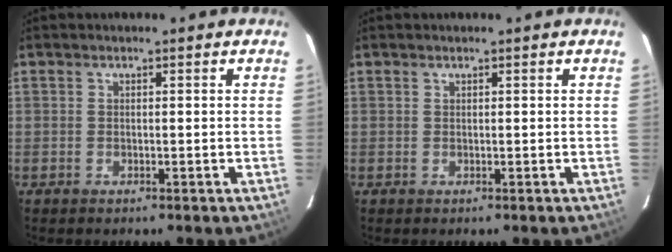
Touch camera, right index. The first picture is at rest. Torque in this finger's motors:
{"motor_torque": [0.14, -0.02, 0.00, 0.01]}